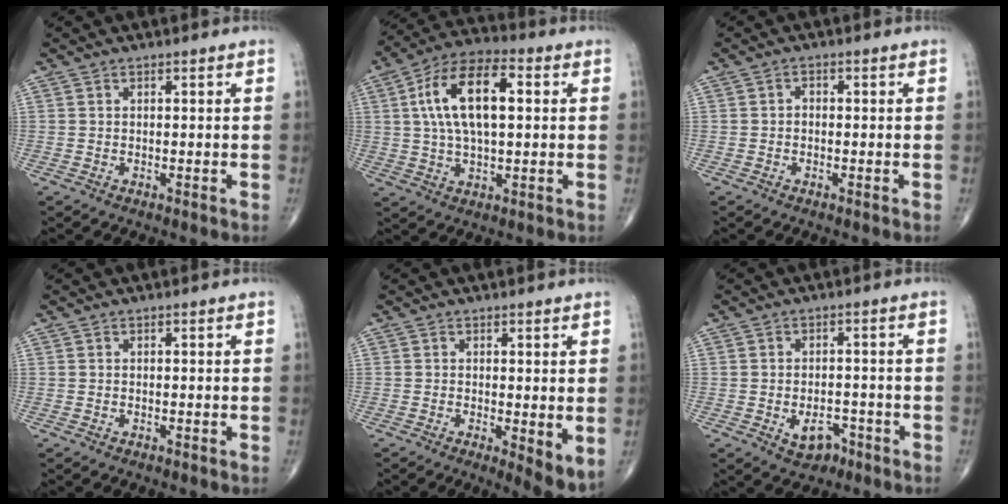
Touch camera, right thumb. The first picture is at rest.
{"total": 15.2, "force": [2.8, 7.1, 13.1], "torque": [-0.239, 0.022, 0.046]}
{"total": 1.1, "force": [-0.2, 0.8, 0.7], "torque": [-0.006, 0.004, -0.008]}
{"total": 0.0}
{"total": 5.3, "force": [-0.4, 1.6, 5.0], "torque": [-0.073, -0.017, -0.007]}
{"total": 5.0, "force": [-2.3, 3.3, 3.0], "torque": [-0.032, 0.016, -0.029]}